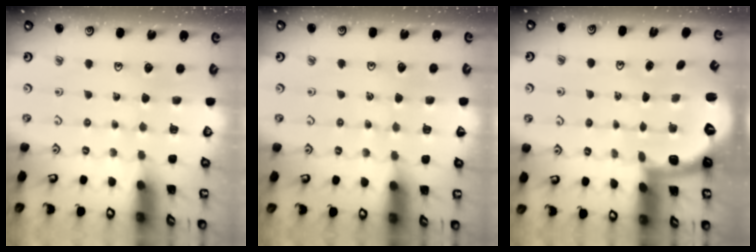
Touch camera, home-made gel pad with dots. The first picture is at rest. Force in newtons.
{"total": 2.1, "press": 2.1, "slide": 0.4}
{"total": 2.5, "press": 2.0, "slide": 1.6}